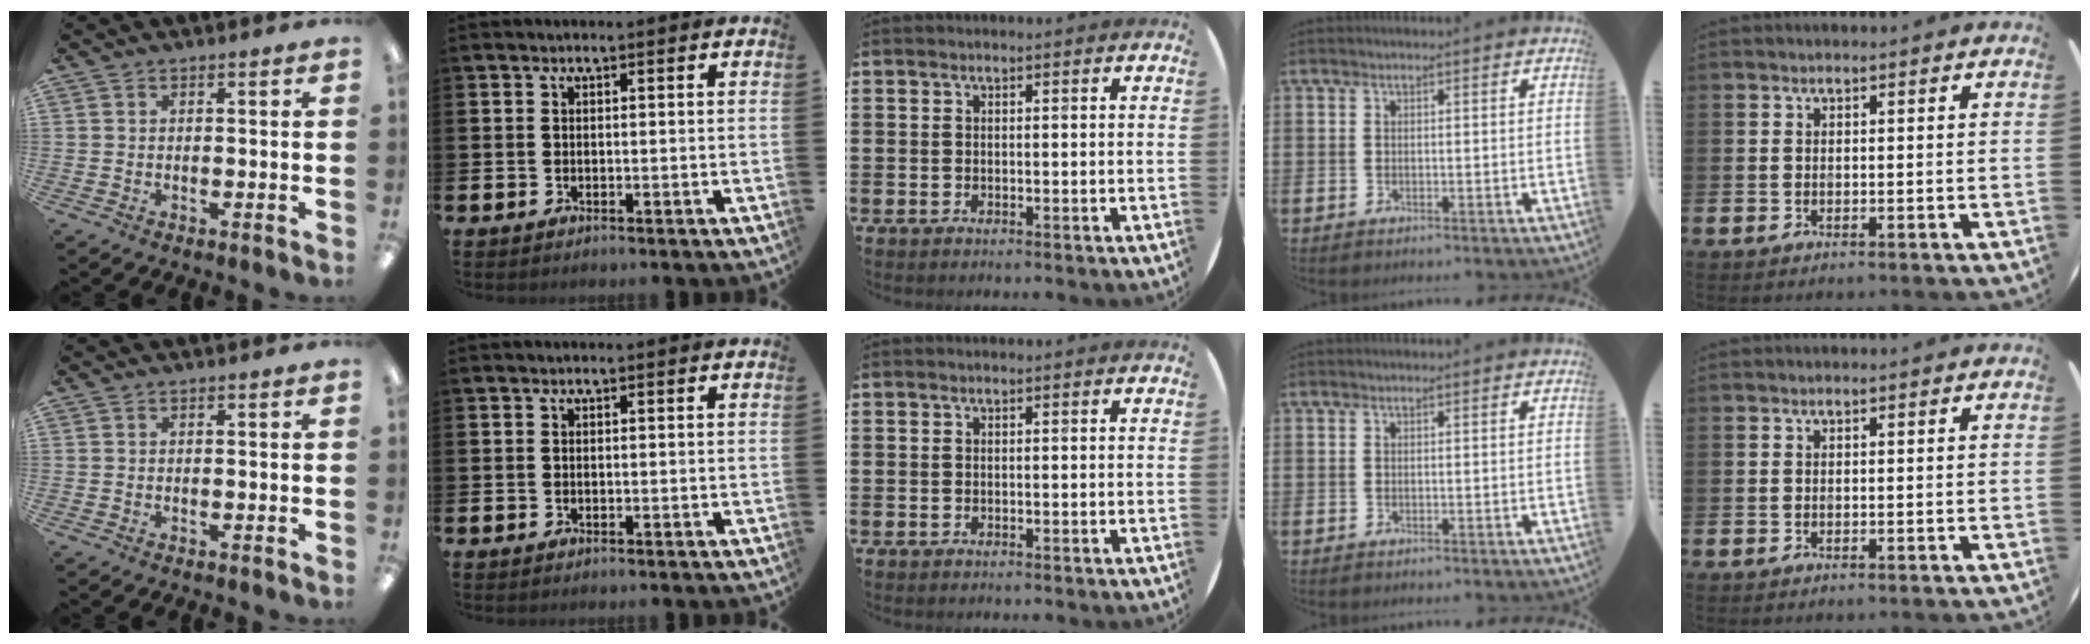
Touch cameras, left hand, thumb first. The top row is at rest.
{}